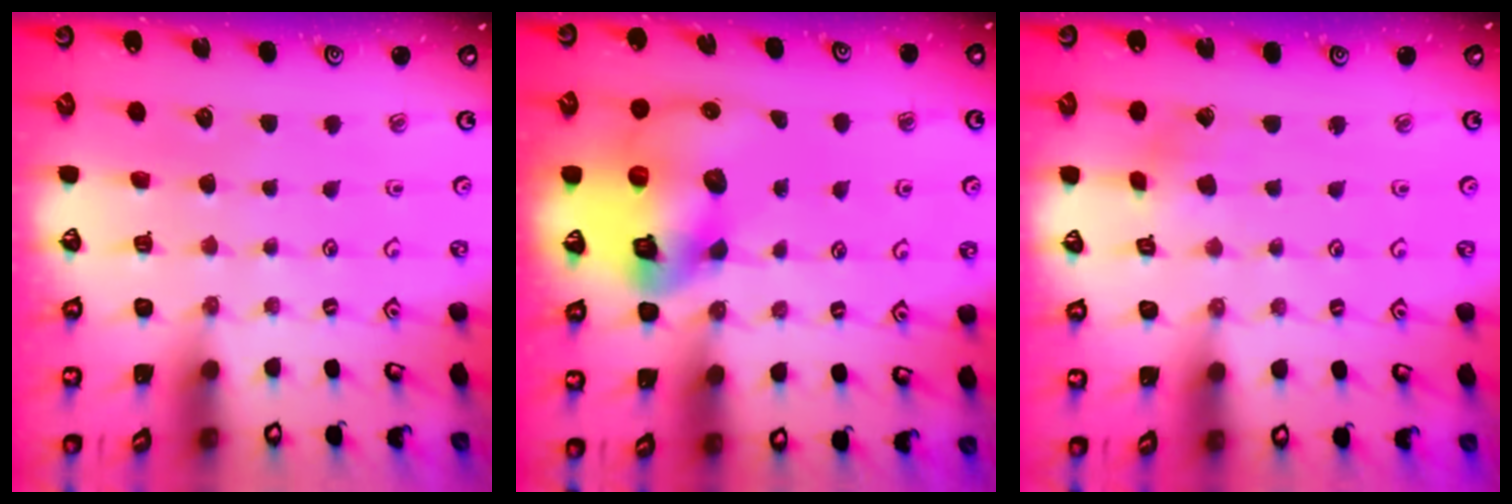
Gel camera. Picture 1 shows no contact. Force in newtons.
{"total": 17.8, "press": 17.6, "slide": 2.6}
{"total": 2.0, "press": 2.0, "slide": 0.1}